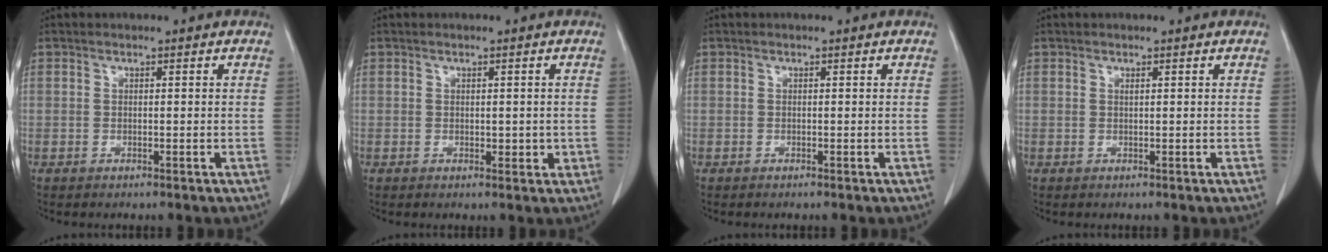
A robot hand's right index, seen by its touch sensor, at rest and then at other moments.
{"total": 1.9, "force": [-0.1, 1.1, 1.5], "torque": [-0.016, -0.002, 0.002]}
{"total": 0.0}
{"total": 0.0}